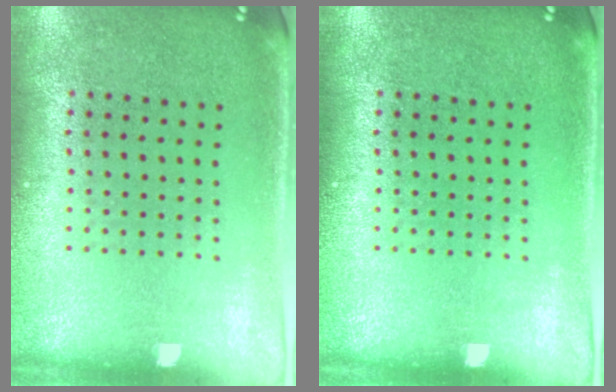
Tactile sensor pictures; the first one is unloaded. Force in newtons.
{"total": 0.0}